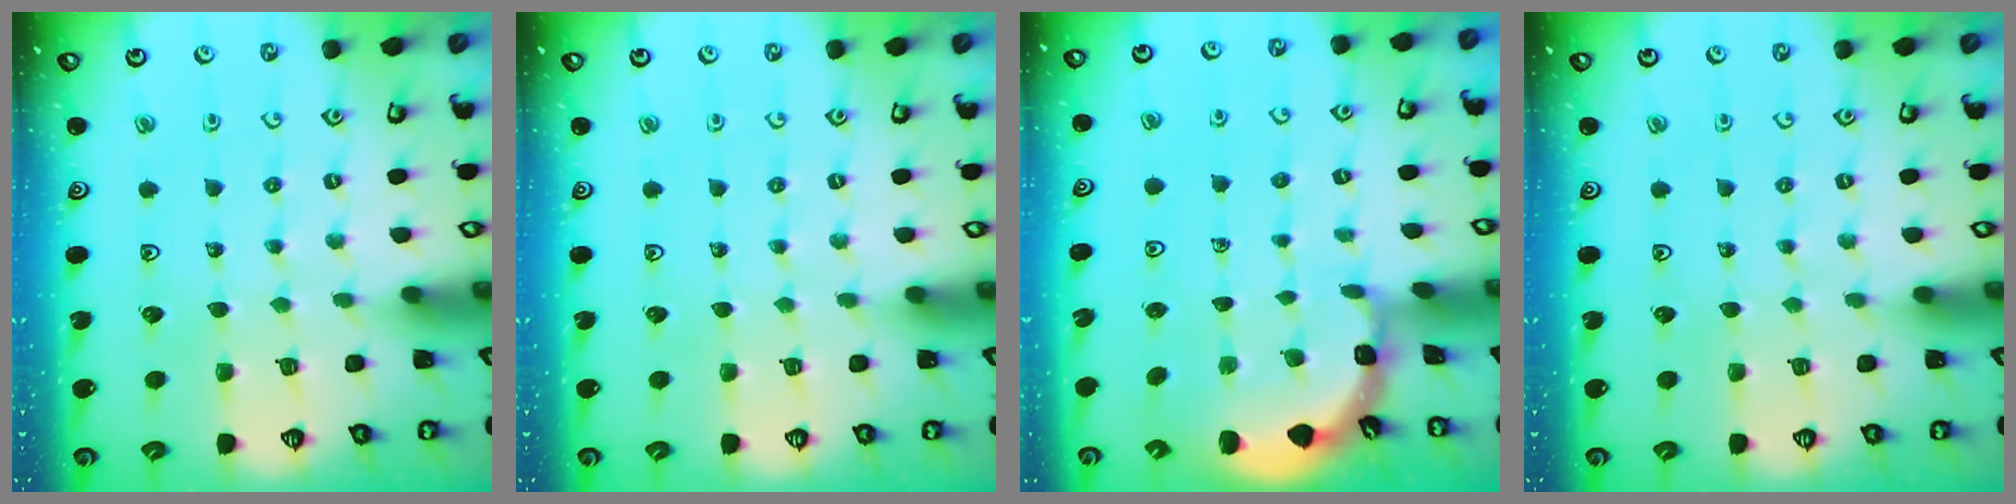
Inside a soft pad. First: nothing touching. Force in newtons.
{"total": 0.0}
{"total": 1.7, "press": 1.7, "slide": 0.0}
{"total": 0.0}